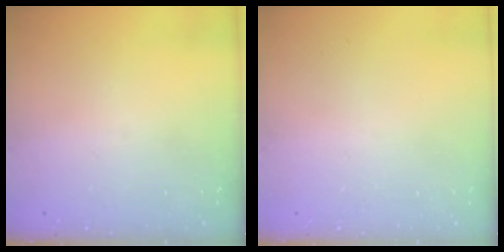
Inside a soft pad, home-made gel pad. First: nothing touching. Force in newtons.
{"total": 0.0}